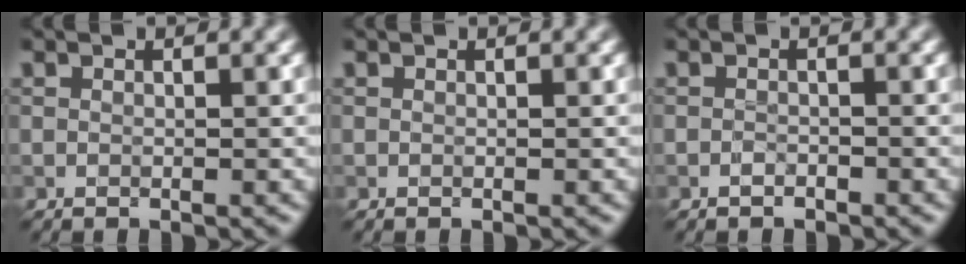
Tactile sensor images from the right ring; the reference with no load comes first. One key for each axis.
{"total": 0.0}
{"total": 0.6, "fx": -0.5, "fy": 0.3, "fz": 0.2, "tx": -0.004, "ty": 0.004, "tz": -0.009}